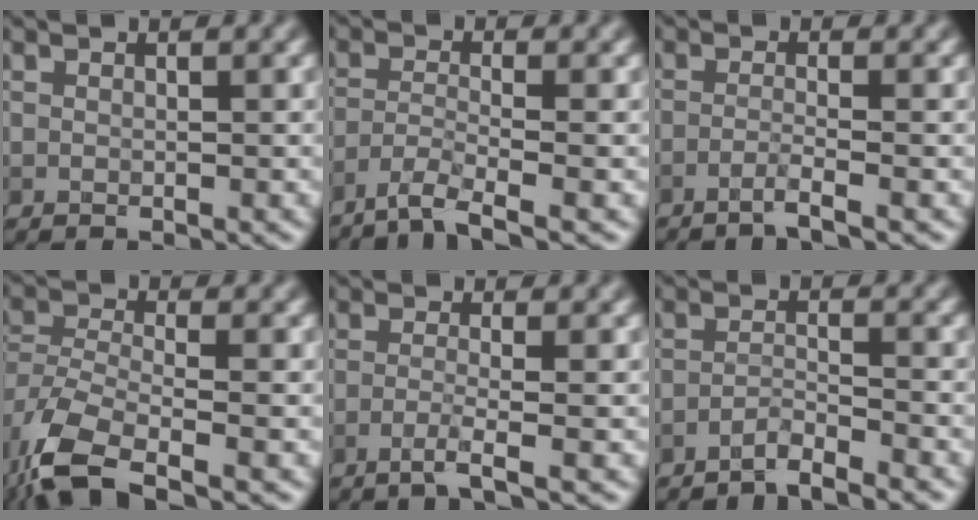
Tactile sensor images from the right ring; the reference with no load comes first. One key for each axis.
{"total": 3.5, "fx": -2.7, "fy": 0.4, "fz": 2.2, "tx": -0.040, "ty": -0.003, "tz": -0.062}
{"total": 1.7, "fx": -1.1, "fy": 0.1, "fz": 1.4, "tx": -0.016, "ty": 0.004, "tz": -0.034}
{"total": 8.2, "fx": -5.0, "fy": 3.5, "fz": 5.6, "tx": -0.117, "ty": -0.011, "tz": -0.102}
{"total": 2.2, "fx": -1.2, "fy": 0.1, "fz": 1.8, "tx": -0.027, "ty": 0.002, "tz": -0.038}
{"total": 2.3, "fx": -2.1, "fy": 0.1, "fz": 1.0, "tx": -0.012, "ty": 0.002, "tz": -0.049}